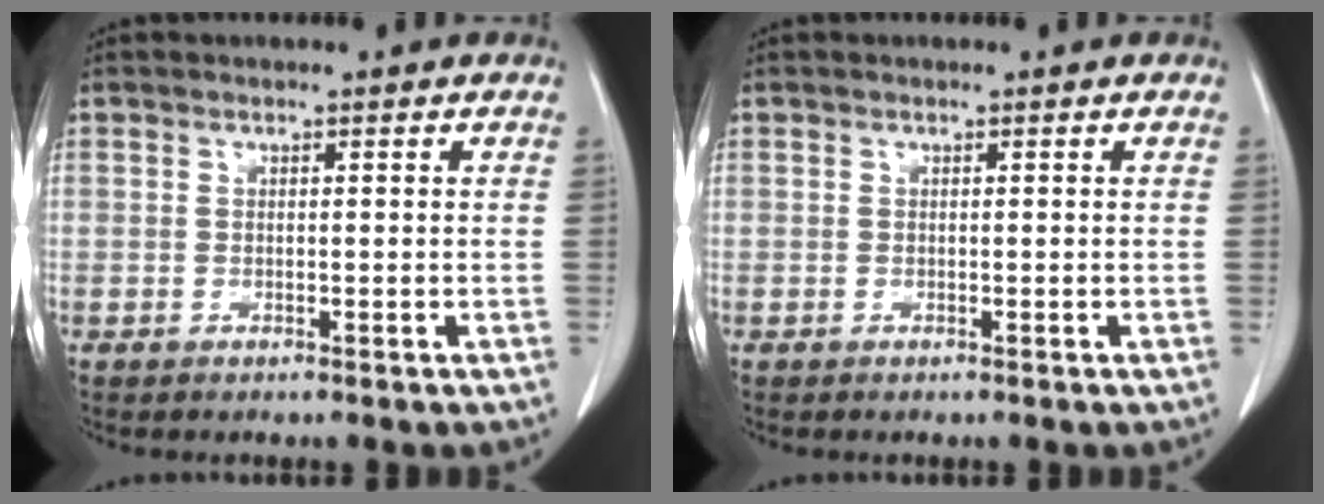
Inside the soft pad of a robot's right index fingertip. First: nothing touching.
{"total": 0.0}